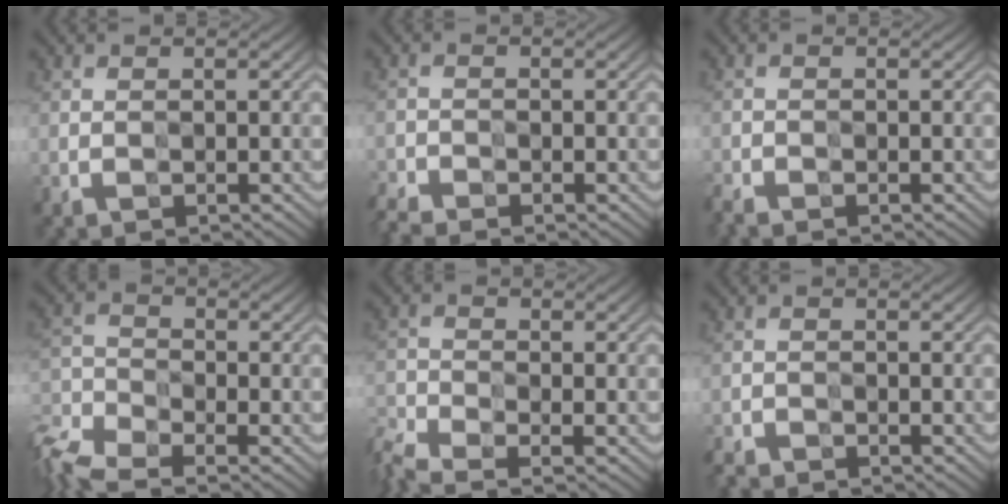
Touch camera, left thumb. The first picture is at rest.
{"total": 2.9, "force": [-2.8, 0.0, 0.7], "torque": [-0.024, -0.009, -0.064]}
{"total": 1.7, "force": [-1.7, 0.1, 0.2], "torque": [-0.009, -0.007, -0.040]}
{"total": 7.5, "force": [-6.0, 2.6, 3.5], "torque": [-0.088, -0.023, -0.127]}
{"total": 5.5, "force": [-4.5, 1.5, 2.8], "torque": [-0.065, -0.021, -0.091]}
{"total": 2.0, "force": [-2.0, 0.1, 0.0], "torque": [-0.002, -0.005, -0.044]}